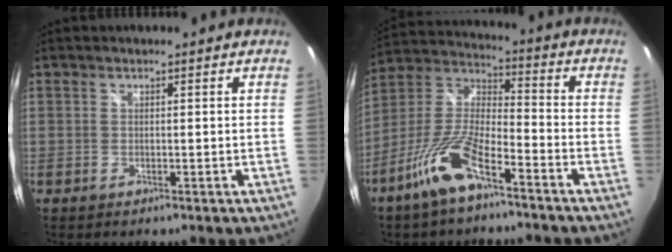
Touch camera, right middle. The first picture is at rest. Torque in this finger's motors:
{"motor_torque": [1.14, -1.00, 0.40, 0.21]}